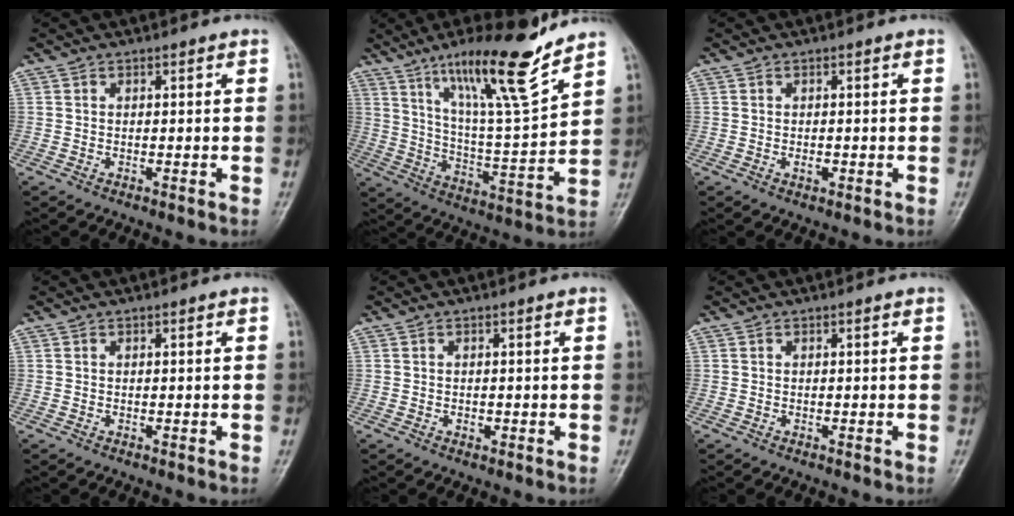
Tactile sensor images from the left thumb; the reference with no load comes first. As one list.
[{"total": 17.7, "force": [12.4, 1.8, 12.4], "torque": [-0.192, -0.074, 0.213]}, {"total": 1.4, "force": [-0.3, 0.9, 1.1], "torque": [-0.013, 0.000, -0.004]}, {"total": 0.0}, {"total": 1.0, "force": [-0.2, 0.8, 0.6], "torque": [-0.006, 0.000, -0.002]}, {"total": 0.0}]